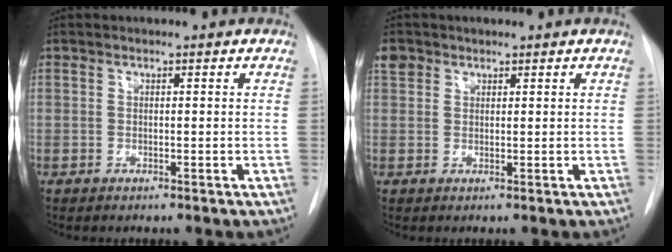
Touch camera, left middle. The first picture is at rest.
{"total": 2.0, "force": [1.2, 1.6, 0.3], "torque": [0.000, 0.011, 0.019]}